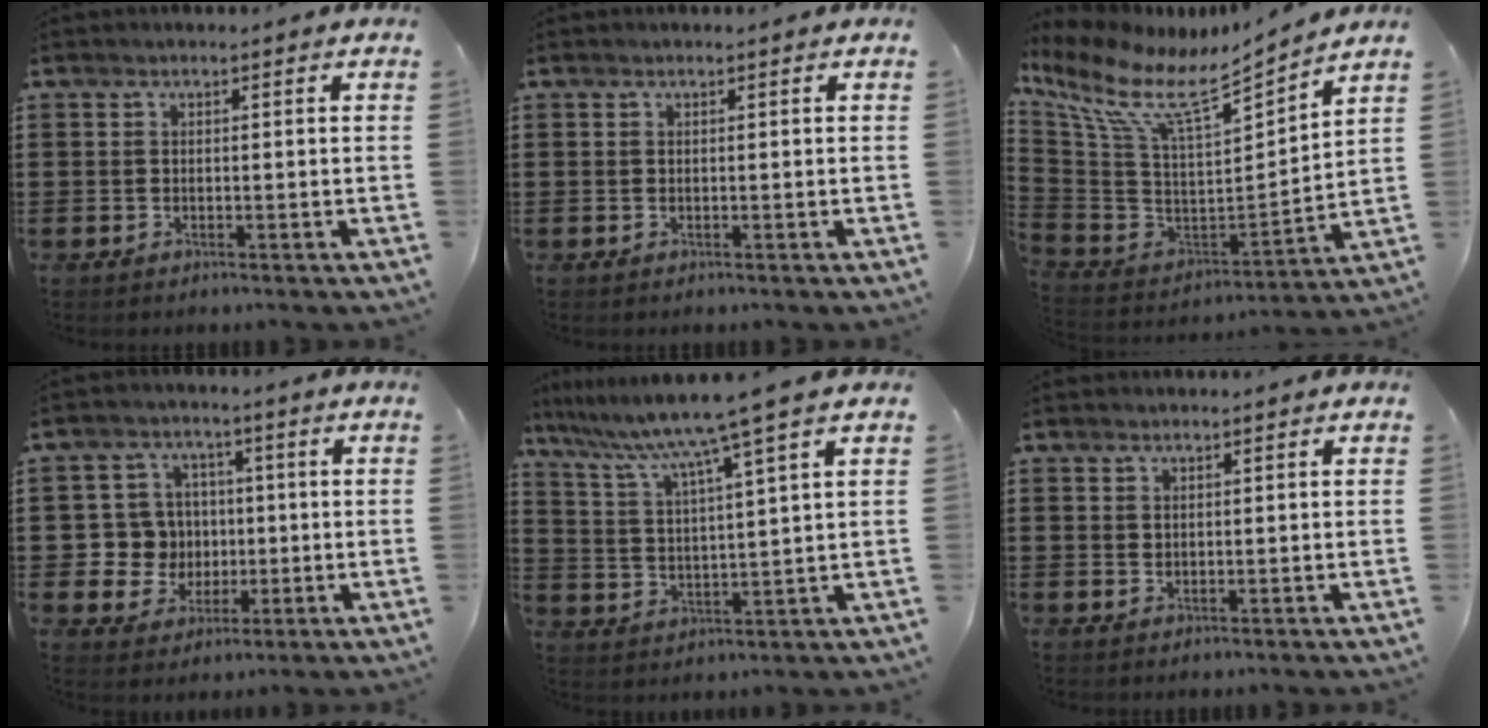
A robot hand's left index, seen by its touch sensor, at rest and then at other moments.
{"total": 0.0}
{"total": 9.6, "force": [7.0, 2.3, 6.2], "torque": [-0.148, -0.058, 0.117]}
{"total": 7.0, "force": [0.3, 6.9, 1.2], "torque": [-0.047, 0.013, 0.011]}
{"total": 8.7, "force": [6.7, -1.4, 5.3], "torque": [-0.126, -0.043, 0.107]}
{"total": 0.8, "force": [0.7, 0.4, 0.2], "torque": [-0.005, 0.002, 0.013]}